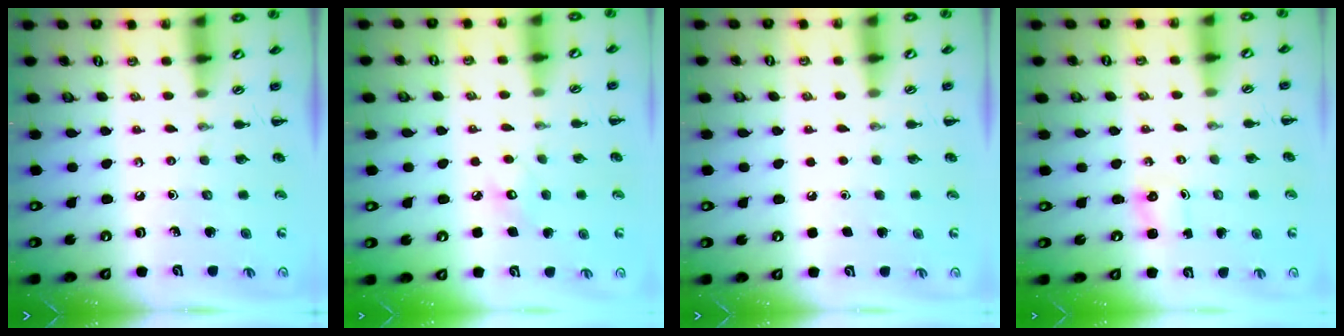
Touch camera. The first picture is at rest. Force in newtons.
{"total": 6.4, "press": 6.3, "slide": 1.3}
{"total": 1.7, "press": 1.7, "slide": 0.1}
{"total": 0.9, "press": 0.8, "slide": 0.2}